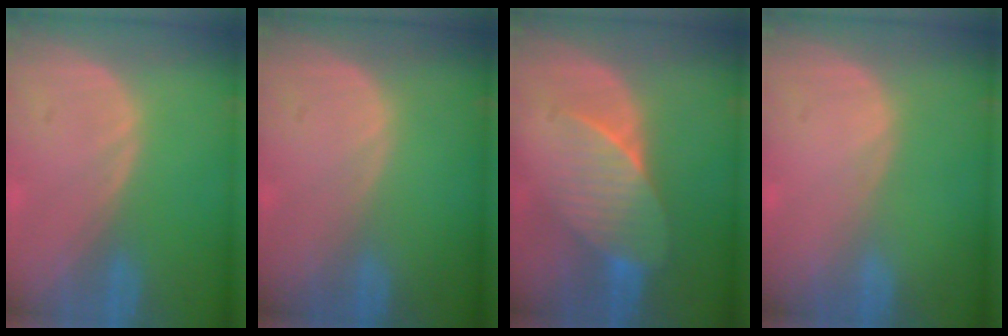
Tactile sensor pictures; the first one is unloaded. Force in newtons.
{"total": 0.0}
{"total": 7.4, "press": 6.9, "slide": 2.8}
{"total": 0.0}